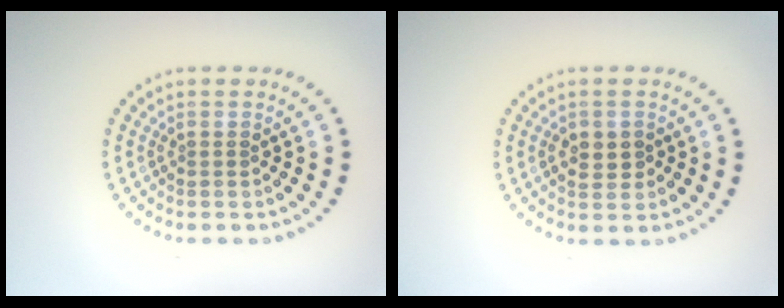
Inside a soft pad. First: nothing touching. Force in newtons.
{"total": 2.1, "press": 2.1, "slide": 0.3}